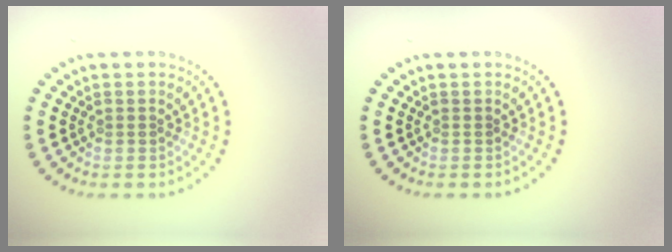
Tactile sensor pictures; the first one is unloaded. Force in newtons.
{"total": 0.0}